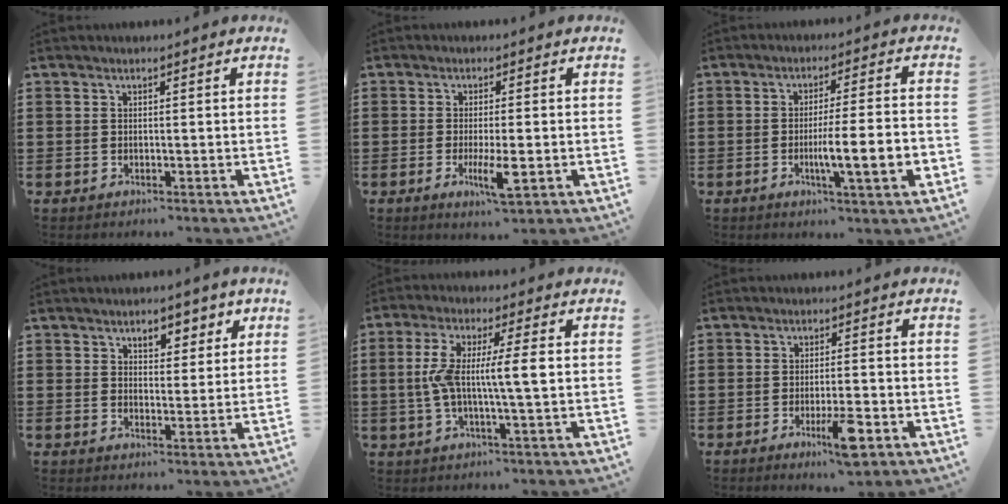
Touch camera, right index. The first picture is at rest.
{"total": 5.7, "force": [-1.7, 1.2, 5.3], "torque": [-0.108, -0.017, -0.033]}
{"total": 8.6, "force": [-2.3, 0.6, 8.2], "torque": [-0.141, -0.010, -0.042]}
{"total": 4.0, "force": [2.4, 2.5, 1.9], "torque": [-0.028, 0.001, 0.036]}
{"total": 7.7, "force": [-0.2, 0.8, 7.7], "torque": [-0.146, -0.003, -0.012]}
{"total": 6.1, "force": [-2.9, 1.1, 5.2], "torque": [-0.093, -0.010, -0.047]}